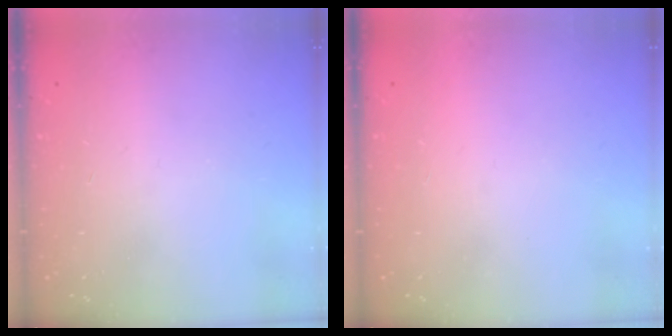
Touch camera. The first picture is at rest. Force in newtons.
{"total": 1.5, "press": 1.5, "slide": 0.1}